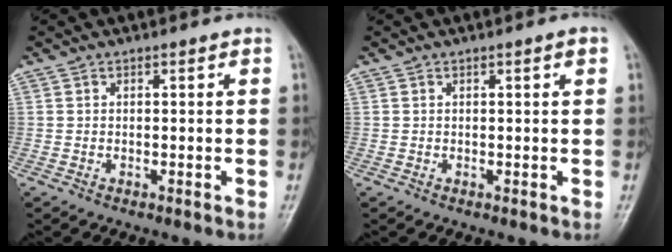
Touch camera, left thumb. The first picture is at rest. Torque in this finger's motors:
{"motor_torque": [0.04, -0.03, 0.04, -0.07, 0.00]}